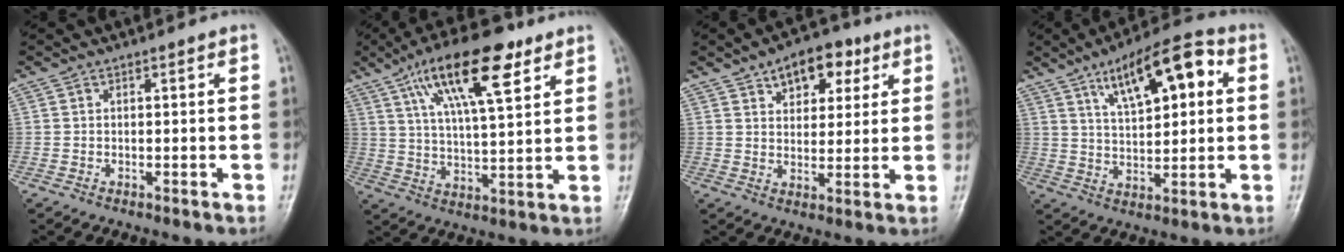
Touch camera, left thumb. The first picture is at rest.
{"total": 16.6, "force": [8.7, 5.4, 13.0], "torque": [-0.202, -0.018, 0.150]}
{"total": 9.3, "force": [4.8, 5.6, 5.7], "torque": [-0.044, -0.014, 0.067]}
{"total": 14.1, "force": [5.5, 5.5, 11.8], "torque": [-0.158, 0.000, 0.084]}